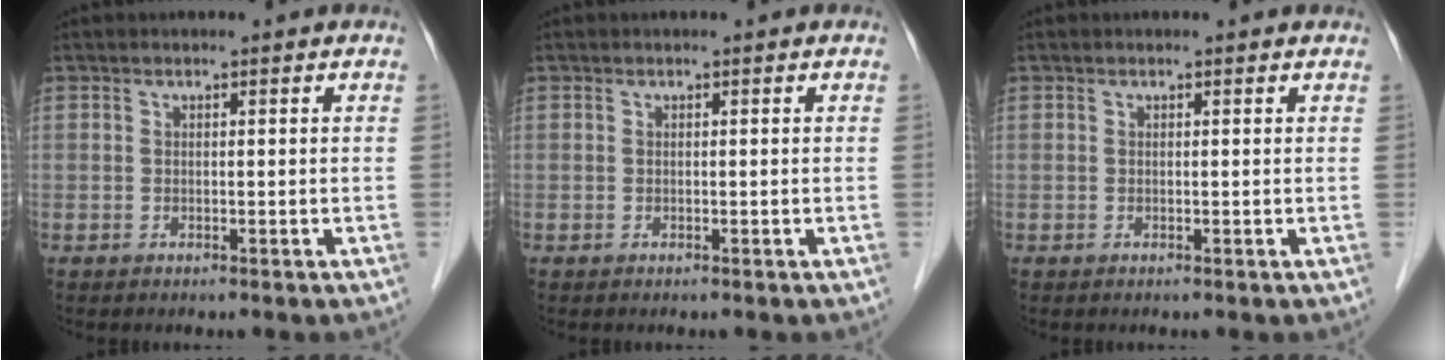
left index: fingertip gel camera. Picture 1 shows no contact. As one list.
[{"total": 0.0}, {"total": 0.0}]